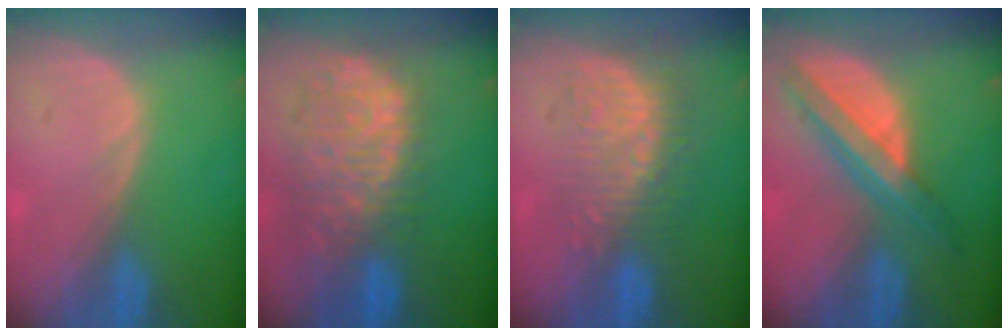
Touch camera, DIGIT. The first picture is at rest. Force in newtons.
{"total": 12.0, "press": 9.9, "slide": 6.8}
{"total": 9.3, "press": 8.4, "slide": 3.9}
{"total": 8.0, "press": 6.8, "slide": 4.3}